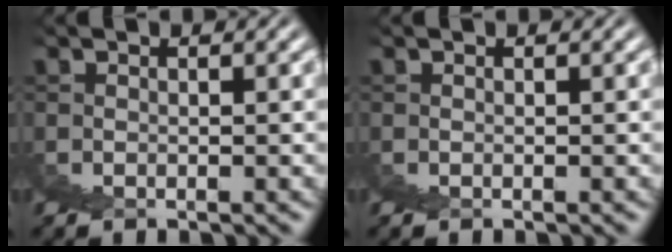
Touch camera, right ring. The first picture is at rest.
{"total": 0.0}